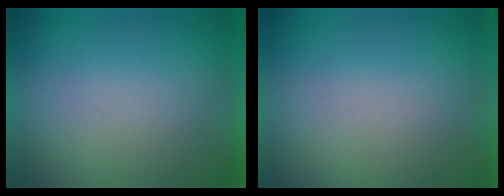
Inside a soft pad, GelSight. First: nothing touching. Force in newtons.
{"total": 2.0}